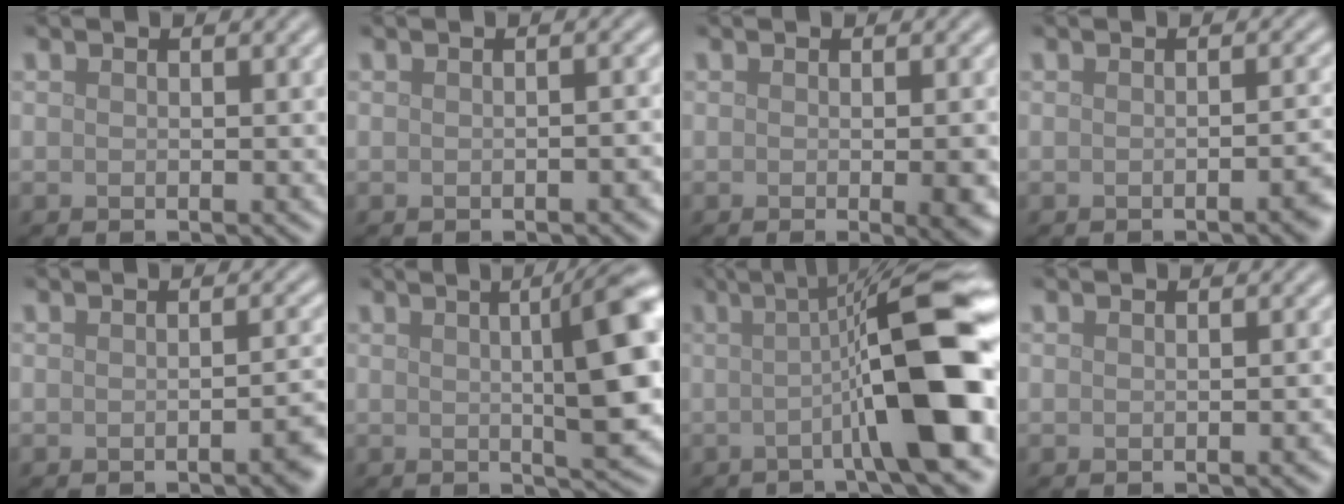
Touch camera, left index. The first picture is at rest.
{"total": 0.9, "force": [-0.5, 0.1, 0.7], "torque": [-0.010, 0.001, -0.005]}
{"total": 4.1, "force": [-0.8, 1.2, 3.9], "torque": [-0.040, -0.008, -0.005]}
{"total": 2.1, "force": [-0.9, 0.5, 1.8], "torque": [-0.017, 0.001, -0.013]}
{"total": 2.2, "force": [-1.1, 0.5, 1.9], "torque": [-0.020, 0.002, -0.017]}
{"total": 9.0, "force": [1.3, 2.0, 8.7], "torque": [-0.093, 0.014, 0.019]}
{"total": 11.0, "force": [-0.8, 1.8, 10.8], "torque": [-0.134, 0.011, -0.024]}
{"total": 0.8, "force": [-0.4, 0.1, 0.6], "torque": [-0.007, 0.001, -0.004]}